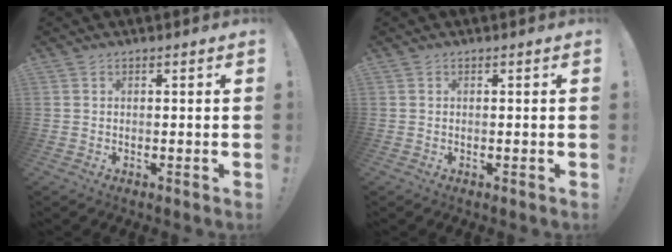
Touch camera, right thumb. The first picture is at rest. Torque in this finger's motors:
{"motor_torque": [-0.03, -0.20, 0.24, -0.32, 0.01]}